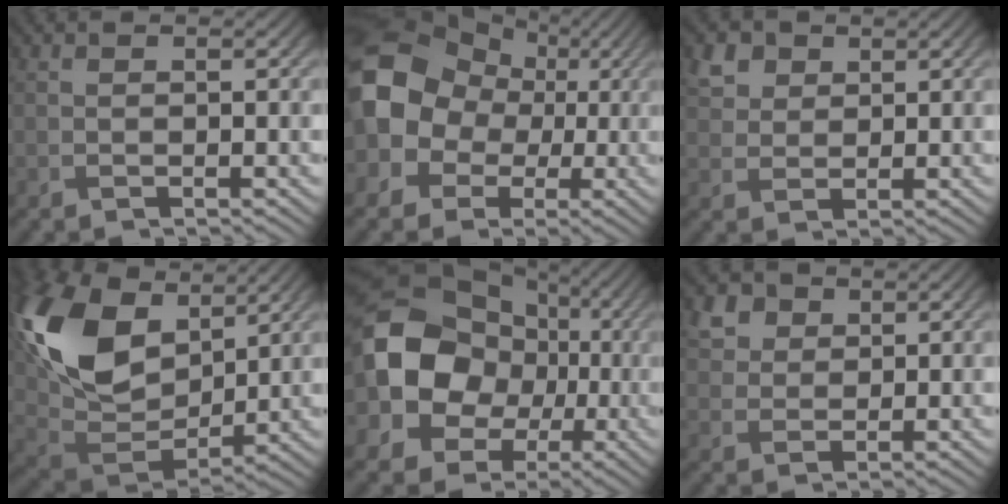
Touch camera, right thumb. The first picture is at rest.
{"total": 13.1, "force": [0.9, 11.0, 6.9], "torque": [-0.156, -0.016, 0.003]}
{"total": 3.6, "force": [1.8, 2.7, 1.5], "torque": [-0.045, -0.004, 0.039]}
{"total": 16.9, "force": [6.8, 10.4, 11.4], "torque": [-0.271, 0.028, 0.125]}
{"total": 14.1, "force": [-0.1, 11.7, 7.9], "torque": [-0.183, -0.011, -0.012]}
{"total": 3.9, "force": [2.0, 3.0, 1.6], "torque": [-0.050, -0.007, 0.045]}